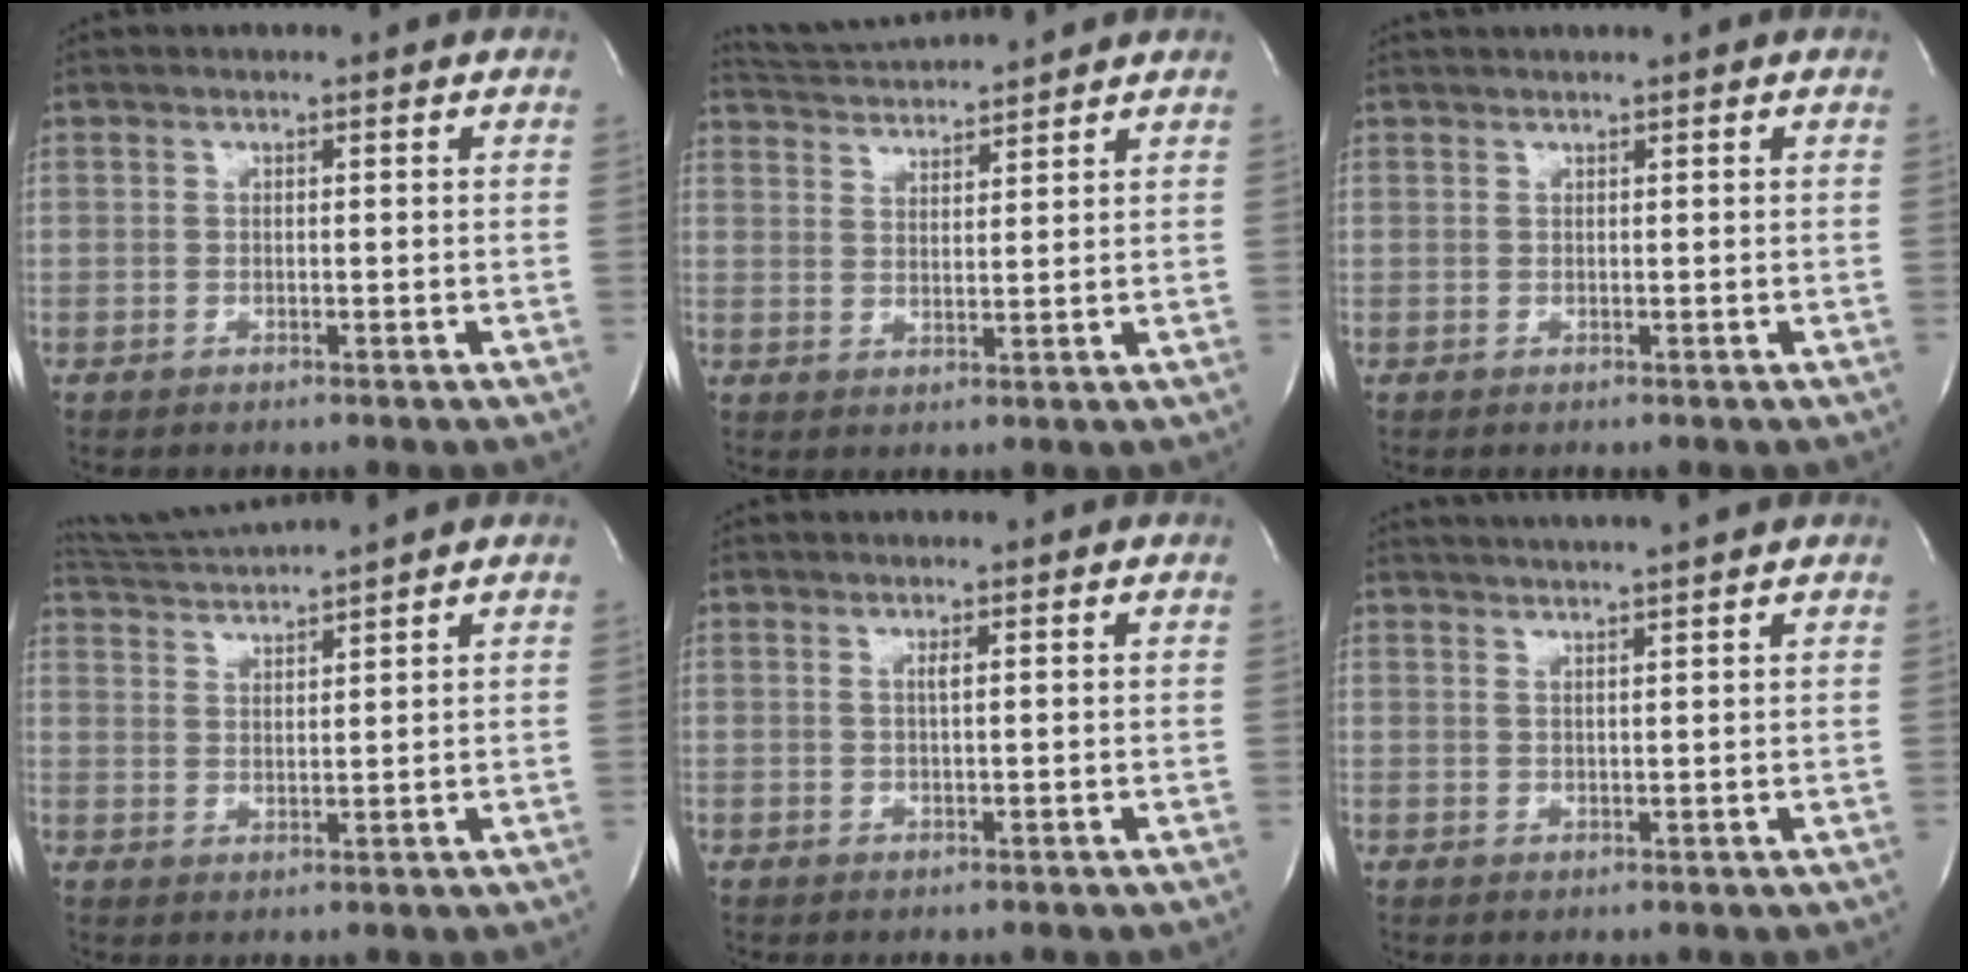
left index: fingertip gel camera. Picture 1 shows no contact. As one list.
[{"total": 8.2, "force": [8.0, -0.5, 1.7], "torque": [-0.046, 0.020, 0.137]}, {"total": 2.0, "force": [1.8, -0.4, 0.9], "torque": [-0.009, 0.019, 0.034]}, {"total": 6.7, "force": [6.3, -1.9, 1.5], "torque": [-0.036, 0.005, 0.118]}, {"total": 0.6, "force": [0.0, -0.1, 0.6], "torque": [-0.018, -0.004, 0.001]}, {"total": 6.6, "force": [6.0, -1.4, 2.4], "torque": [-0.038, 0.007, 0.079]}]